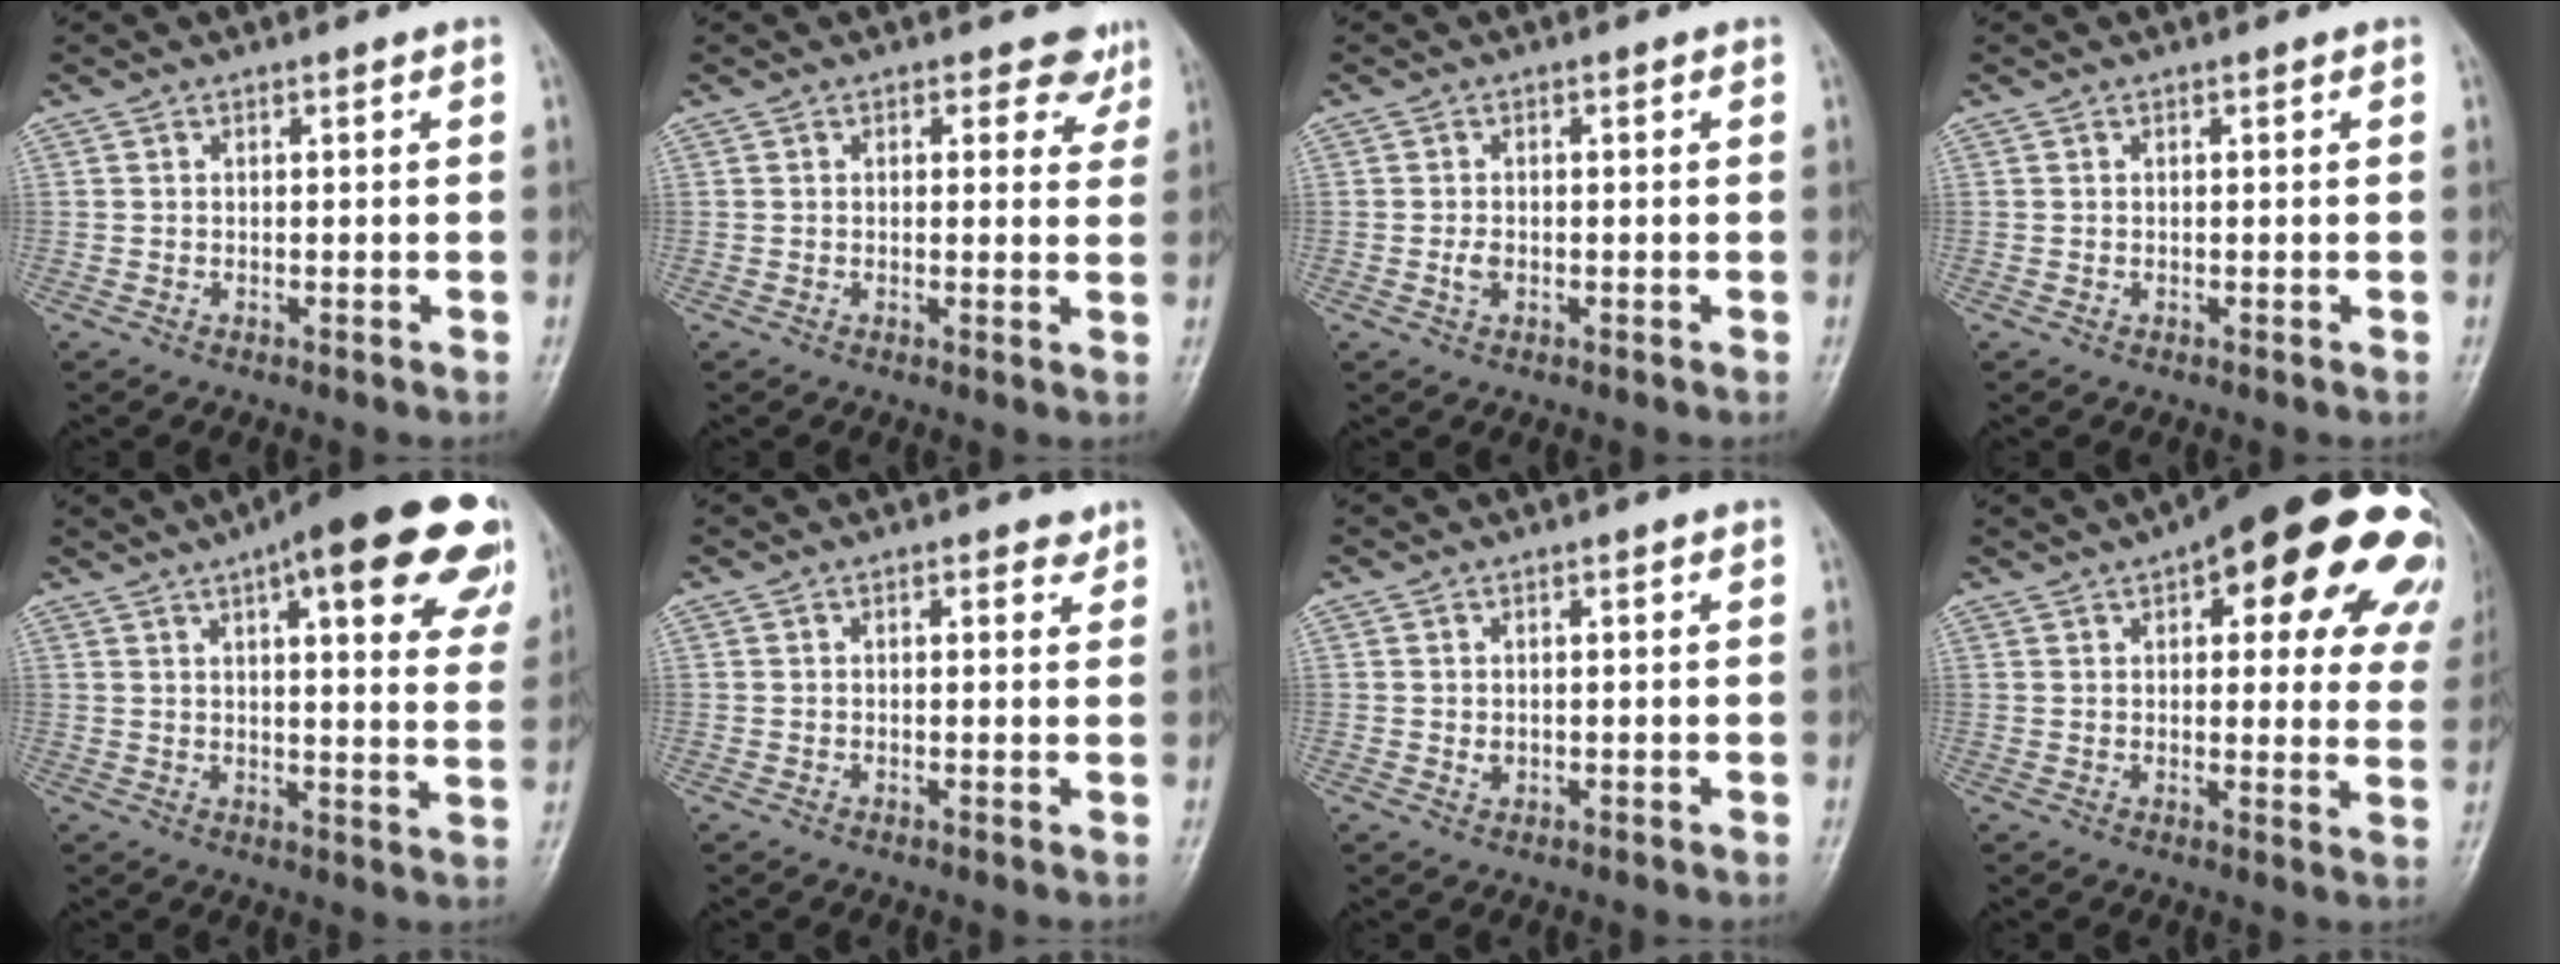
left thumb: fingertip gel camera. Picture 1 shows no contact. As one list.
[{"total": 4.3, "force": [2.6, 2.7, 2.1], "torque": [0.007, -0.010, 0.024]}, {"total": 1.9, "force": [-0.4, 1.3, 1.4], "torque": [-0.026, 0.005, -0.008]}, {"total": 0.0}, {"total": 24.9, "force": [14.0, 7.1, 19.4], "torque": [-0.221, -0.016, 0.166]}, {"total": 1.5, "force": [0.9, 0.8, 1.0], "torque": [-0.012, -0.002, 0.010]}, {"total": 1.5, "force": [0.3, 1.1, 1.0], "torque": [-0.012, -0.002, 0.008]}, {"total": 27.7, "force": [14.4, 10.6, 21.2], "torque": [-0.205, 0.000, 0.174]}]